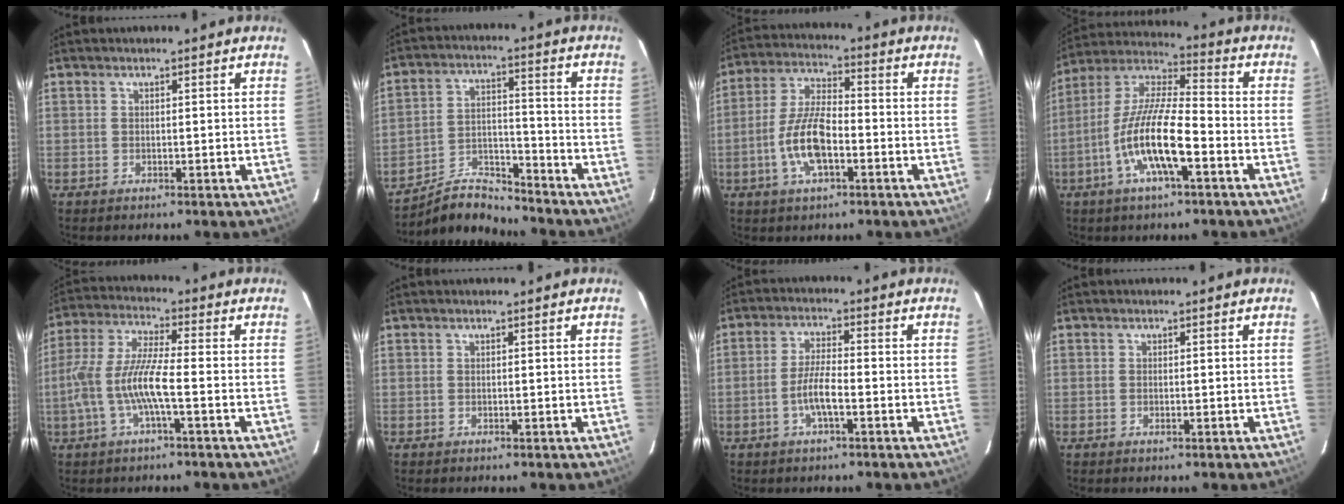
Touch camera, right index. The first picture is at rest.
{"total": 9.1, "force": [-8.8, 2.0, 1.4], "torque": [-0.039, 0.024, -0.158]}
{"total": 10.6, "force": [-3.7, 3.9, 9.1], "torque": [-0.190, 0.004, -0.069]}
{"total": 14.5, "force": [-5.7, 3.3, 12.9], "torque": [-0.259, -0.007, -0.111]}
{"total": 10.5, "force": [-3.1, 1.3, 9.9], "torque": [-0.214, 0.001, -0.057]}
{"total": 0.0}
{"total": 5.3, "force": [-2.2, 1.0, 4.7], "torque": [-0.097, 0.002, -0.042]}
{"total": 0.6, "force": [-0.2, 0.3, 0.4], "torque": [-0.009, 0.000, -0.004]}